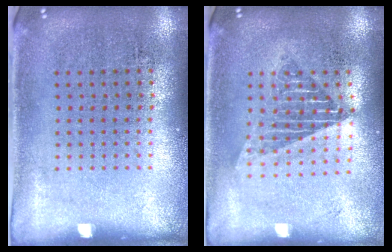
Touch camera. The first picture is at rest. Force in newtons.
{"total": 1.5, "press": 1.4, "slide": 0.7}